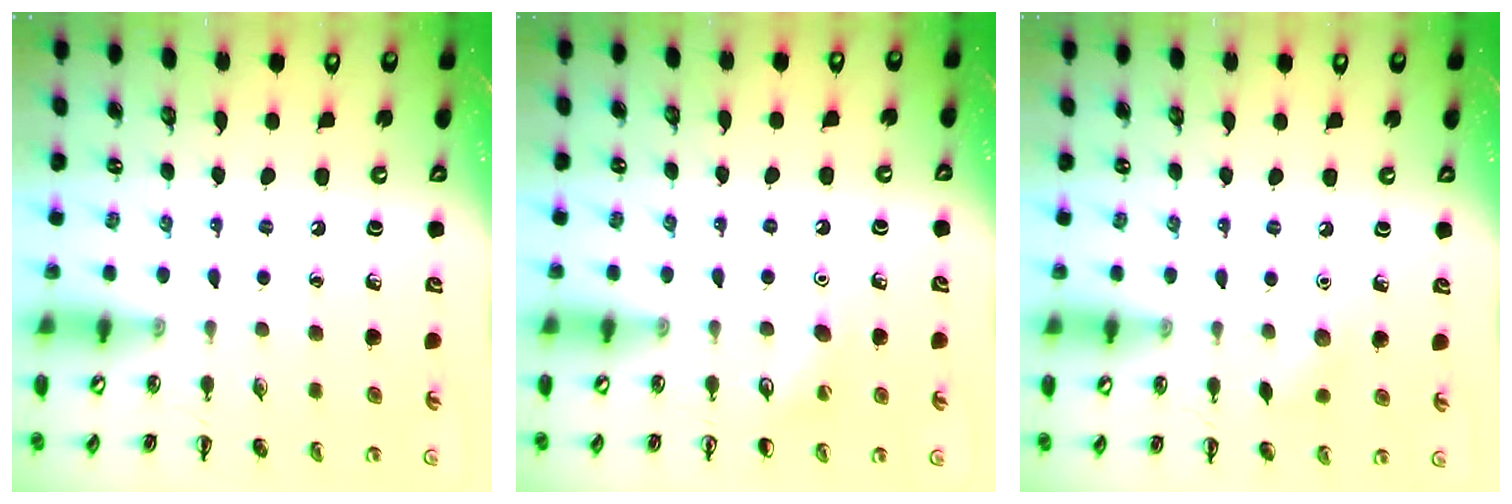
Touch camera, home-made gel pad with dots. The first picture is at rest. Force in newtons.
{"total": 5.8, "press": 5.6, "slide": 1.6}
{"total": 5.3, "press": 5.1, "slide": 1.5}